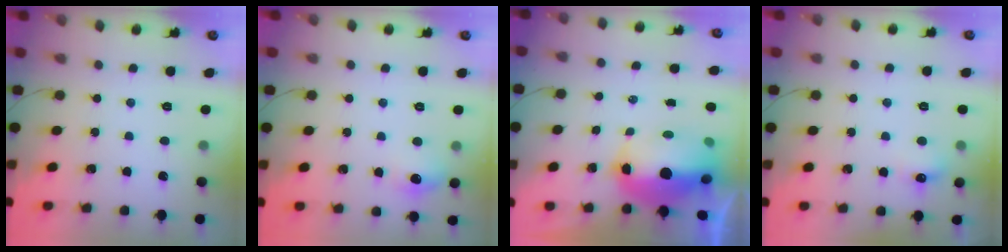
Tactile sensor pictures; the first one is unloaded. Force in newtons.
{"total": 6.9, "press": 6.8, "slide": 1.3}
{"total": 14.3, "press": 14.1, "slide": 2.3}
{"total": 5.9, "press": 5.7, "slide": 1.6}